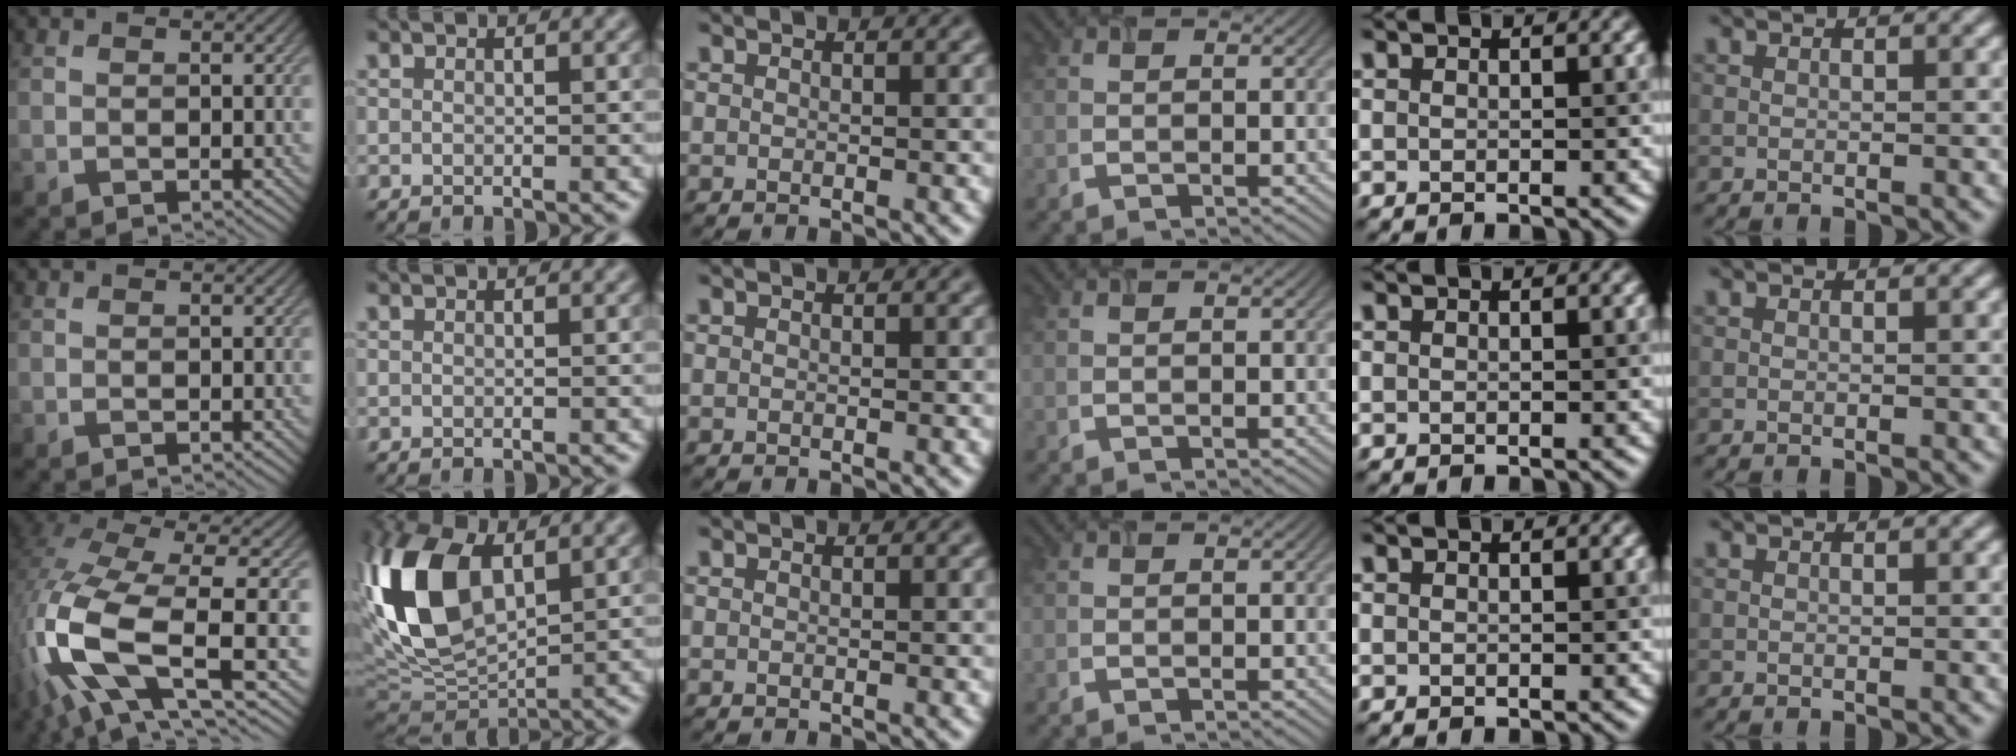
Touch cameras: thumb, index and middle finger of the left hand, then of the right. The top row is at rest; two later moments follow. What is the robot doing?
{"motion": "close", "object": "airpods case & airpods"}